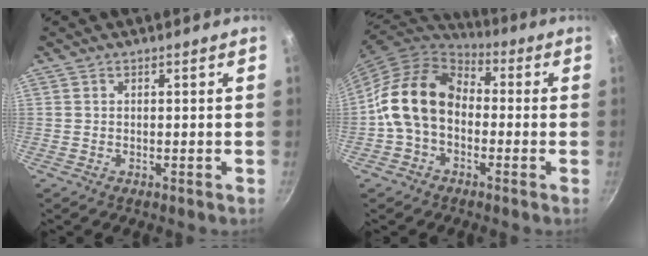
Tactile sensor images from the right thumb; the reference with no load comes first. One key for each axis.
{"total": 14.4, "fx": -1.7, "fy": 10.1, "fz": 10.1, "tx": -0.178, "ty": 0.036, "tz": -0.044}